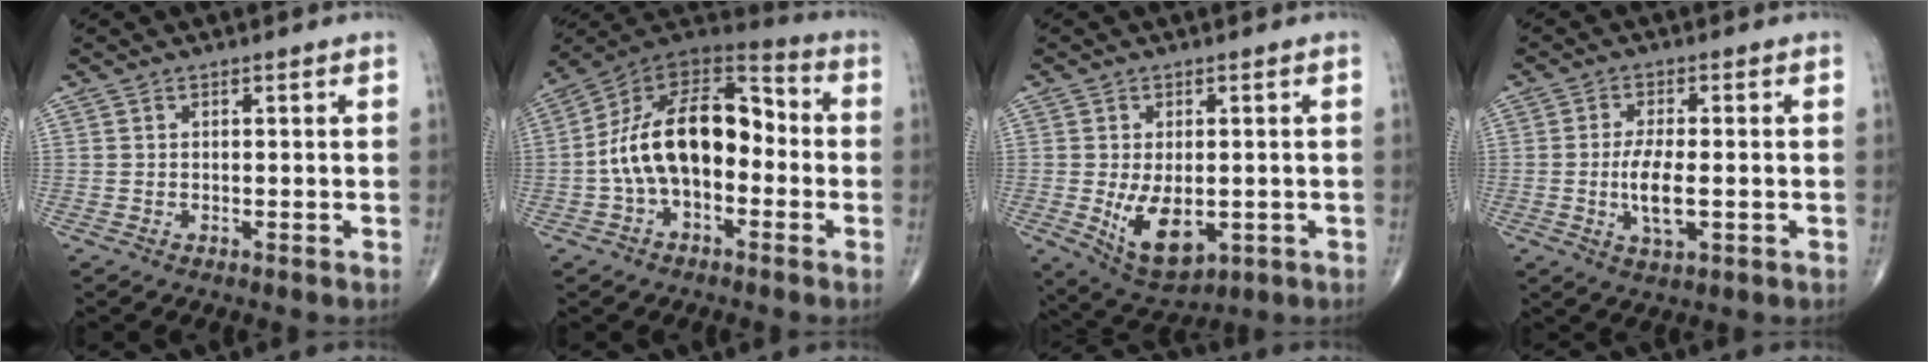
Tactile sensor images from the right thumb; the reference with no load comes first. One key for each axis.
{"total": 18.3, "fx": -2.0, "fy": 10.7, "fz": 14.8, "tx": -0.234, "ty": 0.054, "tz": -0.045}
{"total": 9.8, "fx": -1.7, "fy": 5.5, "fz": 7.9, "tx": -0.118, "ty": -0.014, "tz": -0.009}
{"total": 6.8, "fx": -1.0, "fy": 2.5, "fz": 6.2, "tx": -0.122, "ty": -0.007, "tz": -0.018}